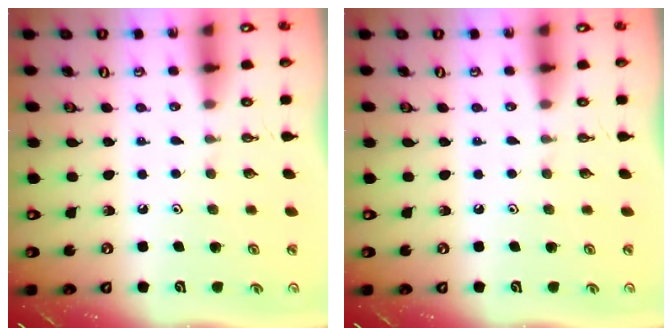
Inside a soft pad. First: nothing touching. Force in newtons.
{"total": 0.0}